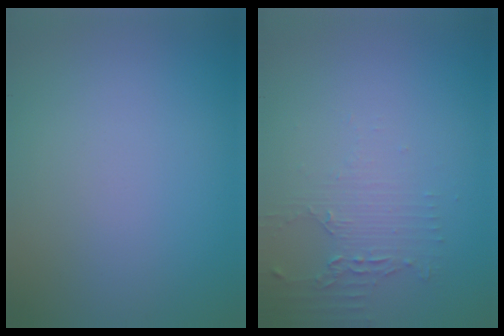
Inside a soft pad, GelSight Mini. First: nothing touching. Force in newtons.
{"total": 2.1, "press": 1.6, "slide": 1.4}